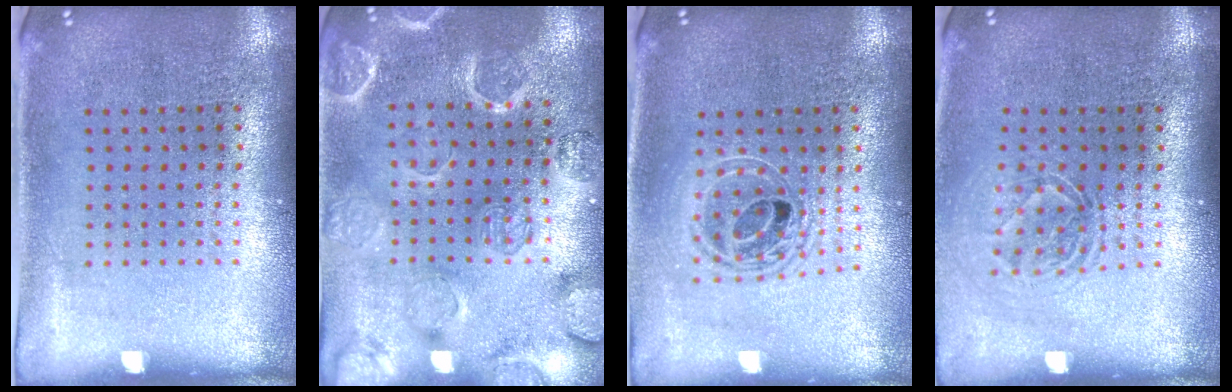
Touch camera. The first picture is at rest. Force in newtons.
{"total": 2.7, "press": 2.7, "slide": 0.1}
{"total": 1.7, "press": 1.4, "slide": 0.9}
{"total": 1.6, "press": 1.3, "slide": 1.1}